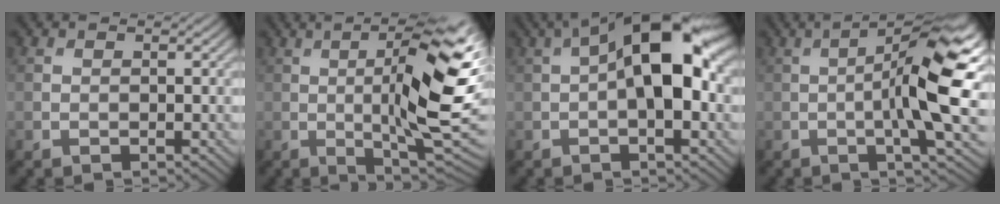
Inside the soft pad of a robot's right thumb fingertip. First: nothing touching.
{"total": 15.4, "force": [1.2, 3.6, 14.9], "torque": [-0.223, 0.009, 0.028]}
{"total": 12.7, "force": [1.8, 5.4, 11.4], "torque": [-0.188, 0.016, 0.024]}
{"total": 13.8, "force": [-0.4, 3.4, 13.4], "torque": [-0.203, 0.007, -0.002]}